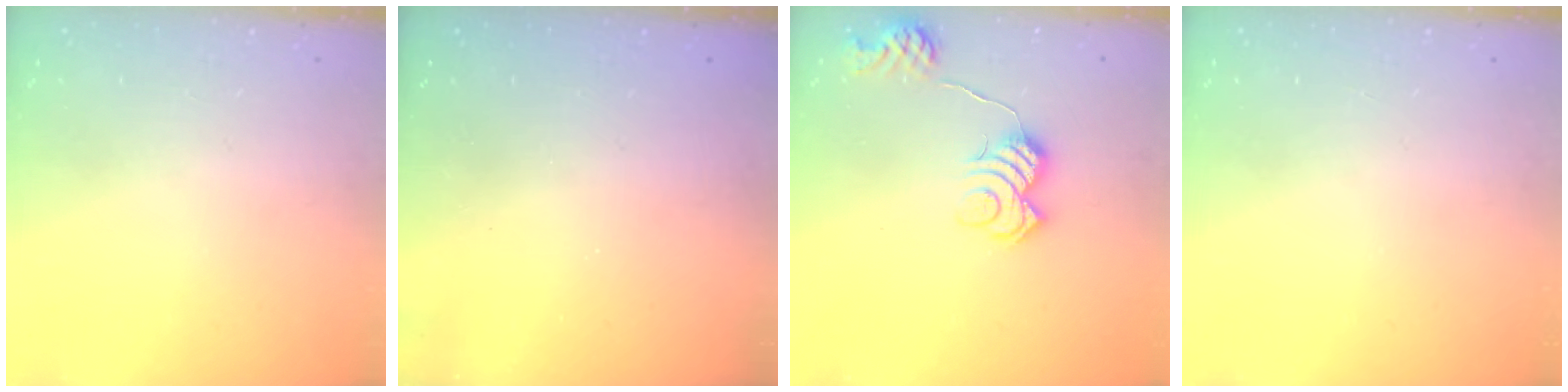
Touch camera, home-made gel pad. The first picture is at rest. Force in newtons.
{"total": 2.6, "press": 2.5, "slide": 0.9}
{"total": 11.1, "press": 11.0, "slide": 0.7}
{"total": 0.0}